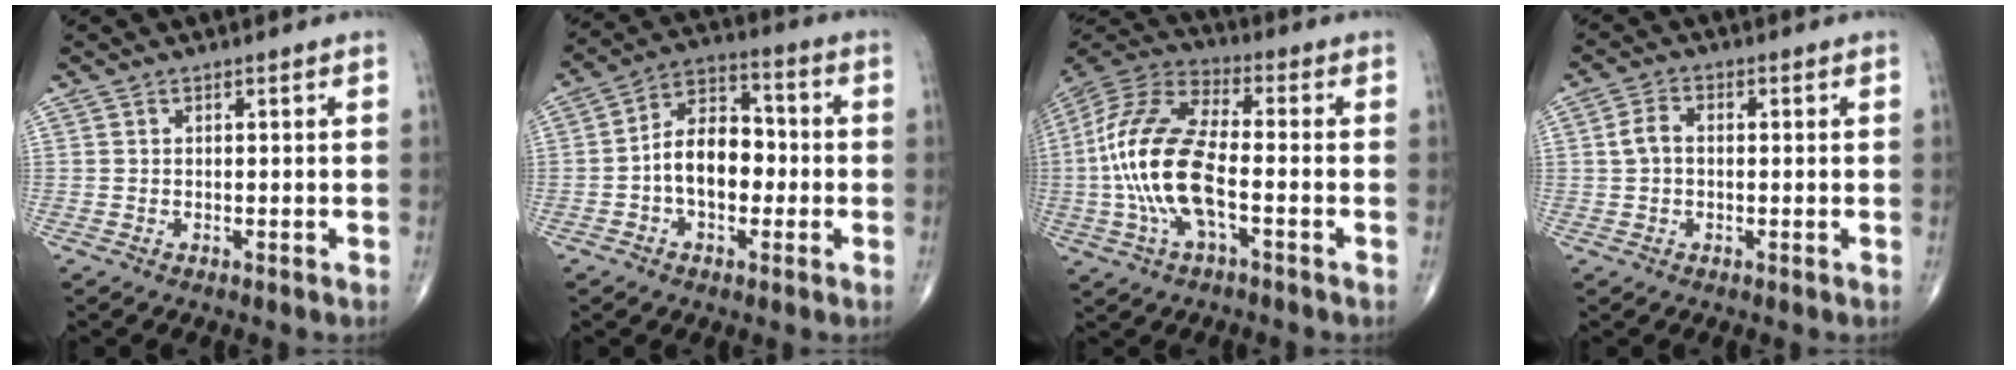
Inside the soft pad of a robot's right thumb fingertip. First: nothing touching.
{"total": 11.2, "force": [-1.7, 7.1, 8.5], "torque": [-0.117, 0.037, -0.042]}
{"total": 17.6, "force": [-2.8, 7.0, 15.9], "torque": [-0.345, 0.028, -0.057]}
{"total": 3.7, "force": [0.2, 2.5, 2.7], "torque": [-0.058, 0.016, -0.001]}